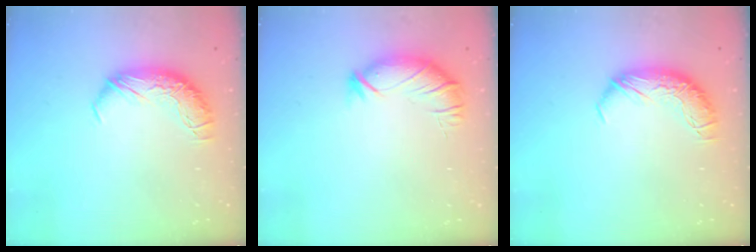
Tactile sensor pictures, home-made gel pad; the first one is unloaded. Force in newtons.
{"total": 3.1, "press": 2.4, "slide": 1.9}
{"total": 0.0}